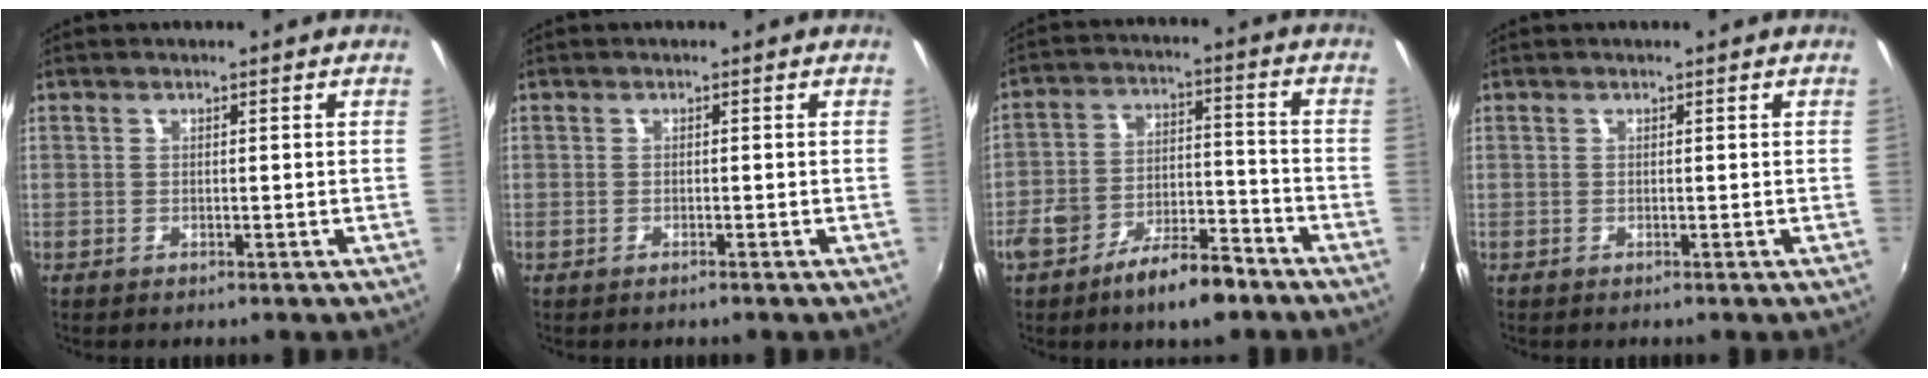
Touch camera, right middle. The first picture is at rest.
{"total": 0.5, "force": [-0.4, 0.1, 0.3], "torque": [-0.004, -0.002, -0.009]}
{"total": 11.2, "force": [-7.4, 4.3, 7.3], "torque": [-0.137, 0.008, -0.119]}
{"total": 0.0}